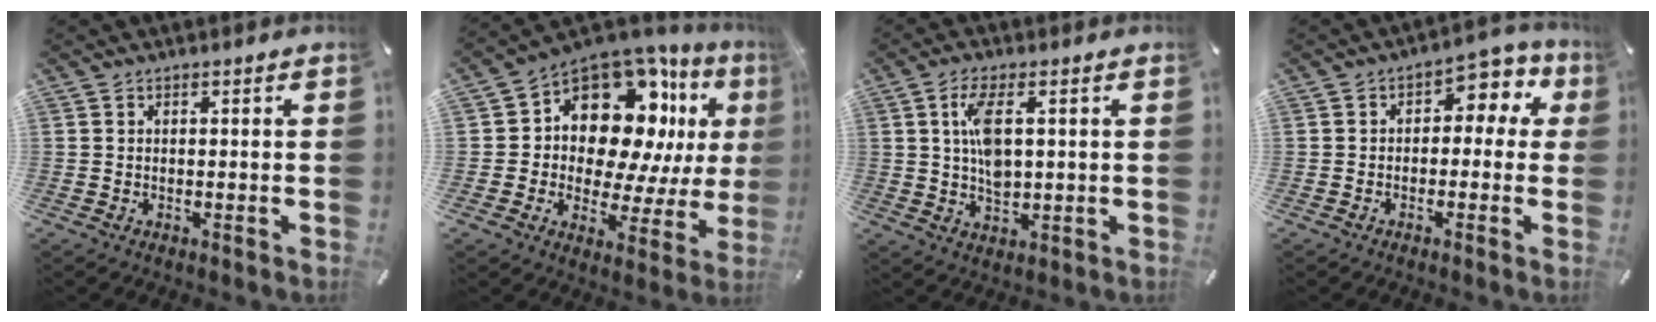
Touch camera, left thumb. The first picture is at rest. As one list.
[{"total": 16.8, "force": [7.3, 11.2, 10.3], "torque": [-0.165, -0.067, 0.128]}, {"total": 7.6, "force": [1.5, 3.5, 6.6], "torque": [-0.139, 0.001, 0.020]}, {"total": 5.7, "force": [0.9, 3.9, 4.1], "torque": [-0.056, -0.007, 0.004]}]